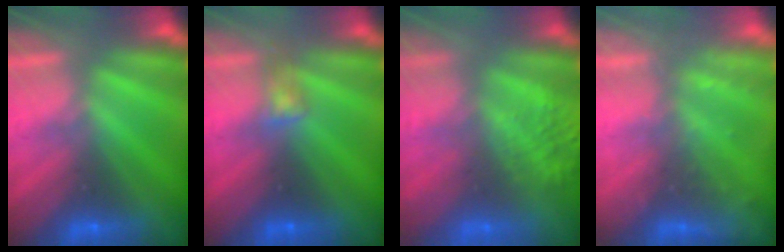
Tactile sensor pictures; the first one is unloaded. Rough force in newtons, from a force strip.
{"total": 3.2}
{"total": 5.8}
{"total": 2.2}